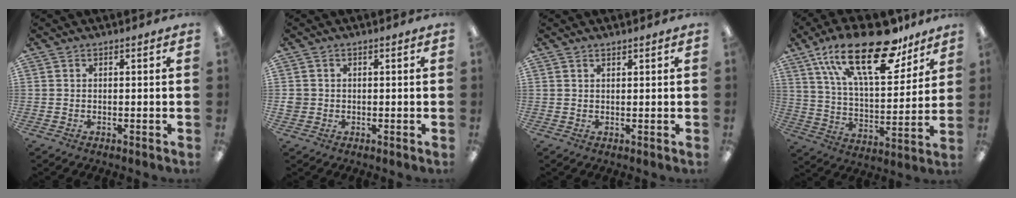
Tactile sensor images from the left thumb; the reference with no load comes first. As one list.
[{"total": 1.9, "force": [0.0, 1.8, 0.6], "torque": [-0.011, 0.004, -0.001]}, {"total": 1.2, "force": [1.0, 0.3, 0.5], "torque": [-0.011, 0.000, 0.019]}, {"total": 26.2, "force": [16.5, 10.8, 17.3], "torque": [-0.285, -0.083, 0.279]}]